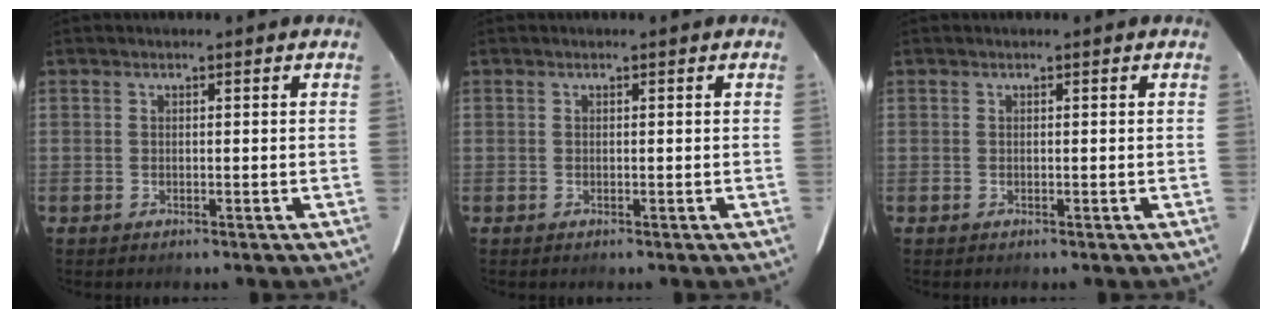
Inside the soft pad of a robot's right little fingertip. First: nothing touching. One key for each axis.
{"total": 0.0}
{"total": 0.0}